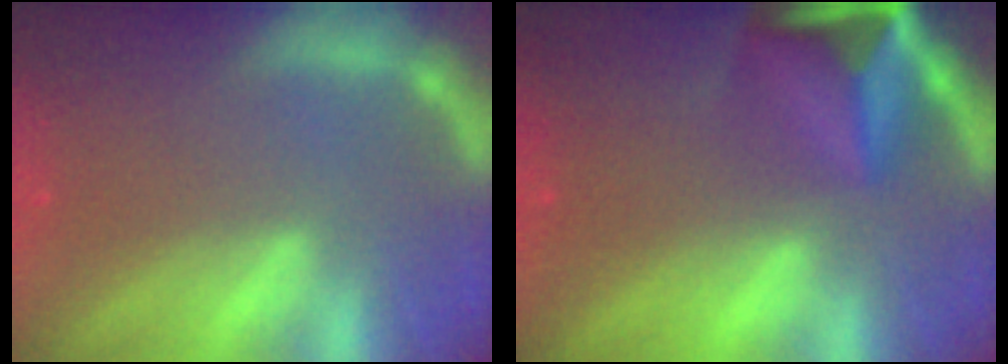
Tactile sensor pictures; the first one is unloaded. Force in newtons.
{"total": 10.0}